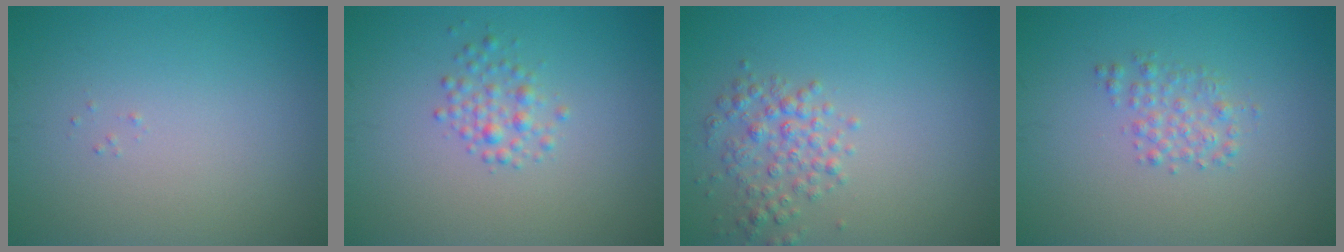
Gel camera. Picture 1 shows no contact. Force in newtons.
{"total": 1.8, "press": 1.8, "slide": 0.0}
{"total": 2.8, "press": 2.8, "slide": 0.1}
{"total": 1.8, "press": 1.8, "slide": 0.0}